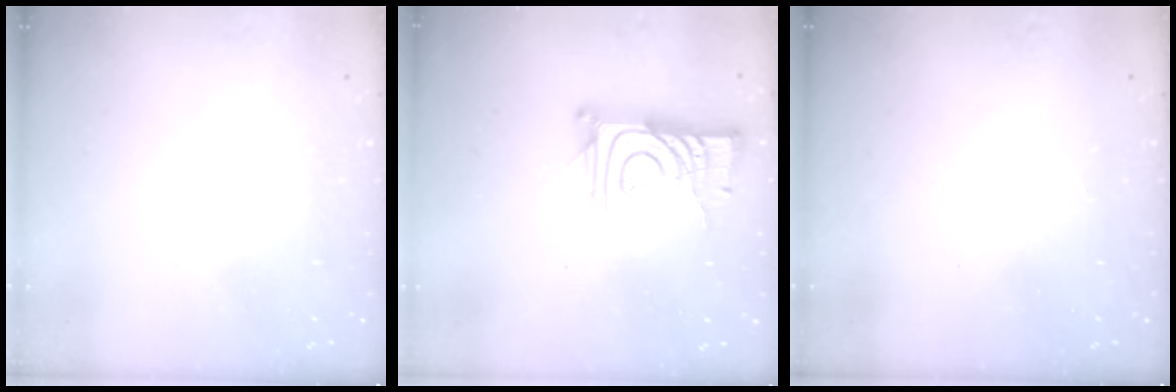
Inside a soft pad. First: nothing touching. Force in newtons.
{"total": 12.7, "press": 12.7, "slide": 0.6}
{"total": 3.4, "press": 3.3, "slide": 0.5}